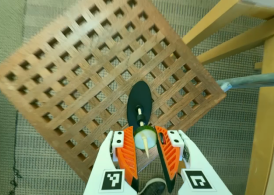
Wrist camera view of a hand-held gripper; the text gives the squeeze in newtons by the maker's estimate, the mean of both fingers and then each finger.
{"total": 11.3, "left": 11.1, "right": 11.5}